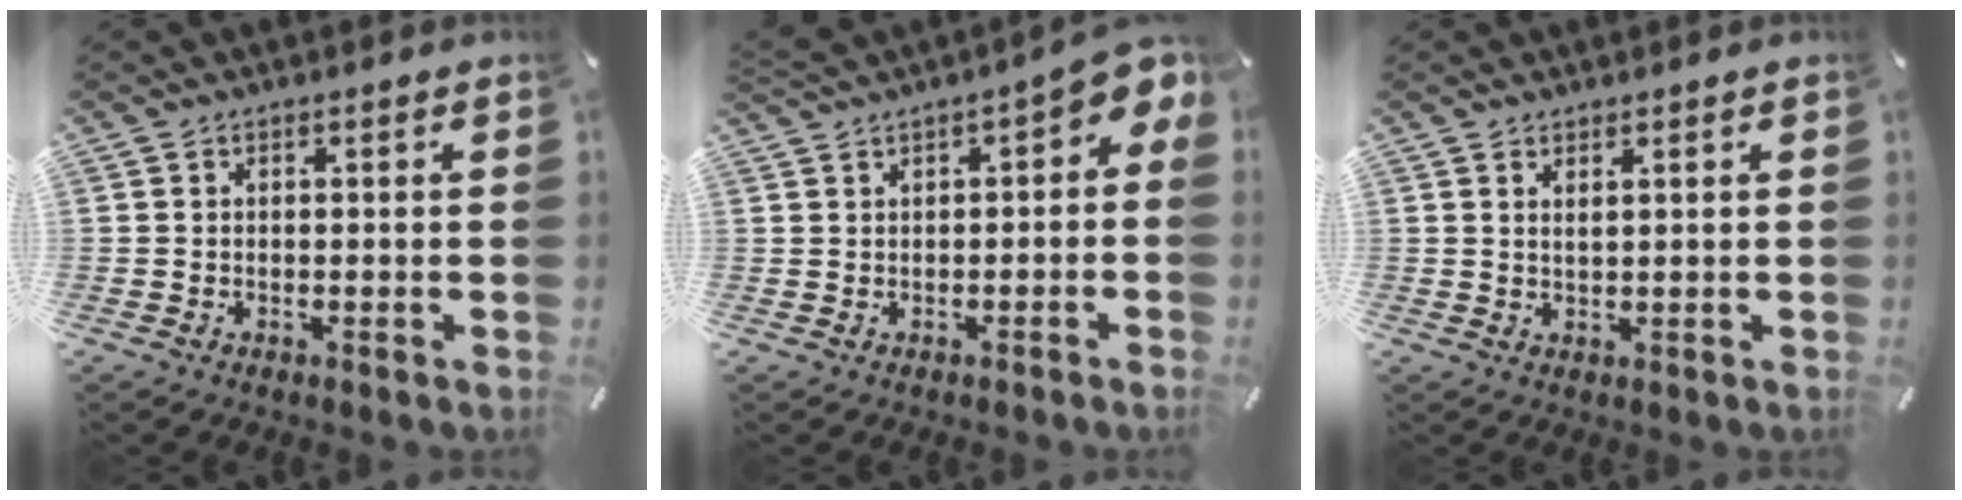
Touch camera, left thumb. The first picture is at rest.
{"total": 4.7, "force": [1.6, 2.4, 3.7], "torque": [-0.048, -0.012, 0.025]}
{"total": 1.3, "force": [1.0, 0.1, 0.9], "torque": [-0.018, -0.001, 0.018]}